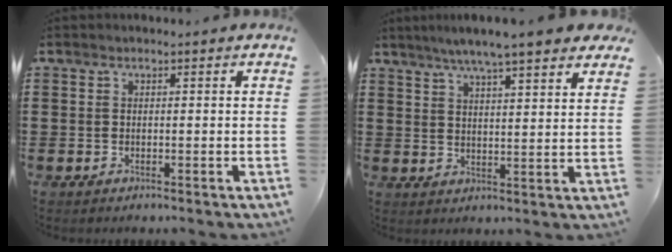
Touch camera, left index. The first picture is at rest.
{"total": 6.0, "force": [5.1, -0.1, 3.2], "torque": [-0.078, -0.017, 0.089]}